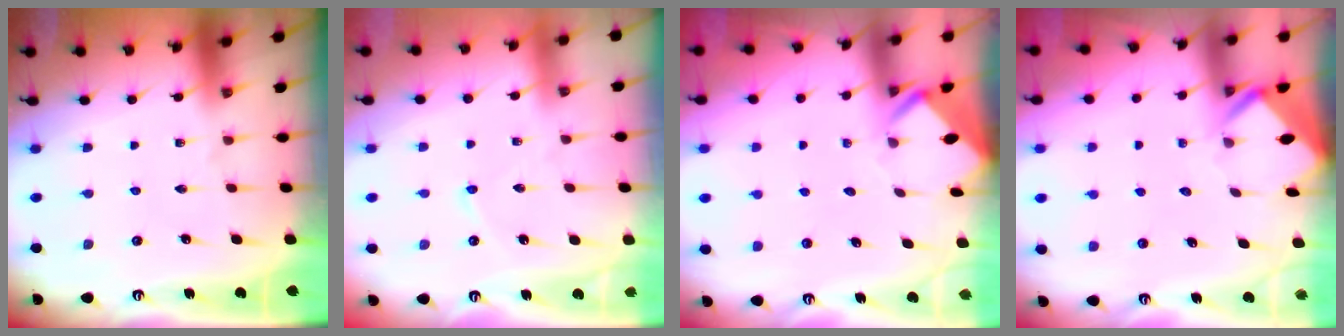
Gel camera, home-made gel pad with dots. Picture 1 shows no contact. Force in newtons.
{"total": 2.2, "press": 2.2, "slide": 0.2}
{"total": 3.4, "press": 3.4, "slide": 0.1}
{"total": 2.9, "press": 2.9, "slide": 0.2}